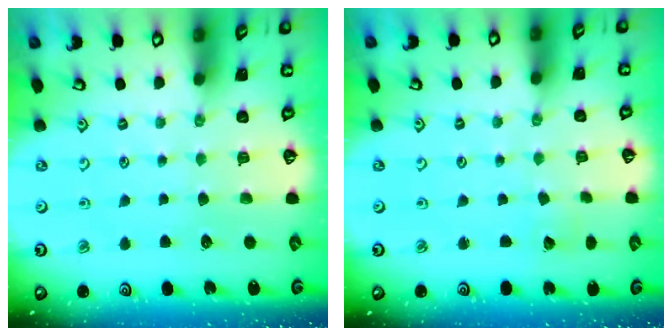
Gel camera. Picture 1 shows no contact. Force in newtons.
{"total": 2.0, "press": 2.0, "slide": 0.2}